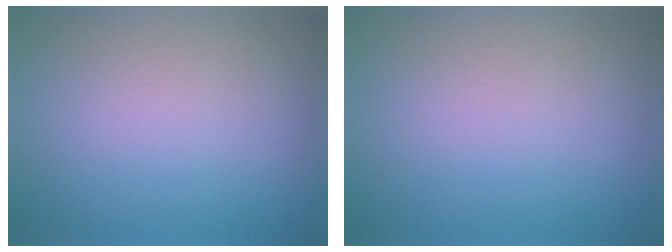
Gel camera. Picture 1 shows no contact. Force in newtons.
{"total": 0.0}